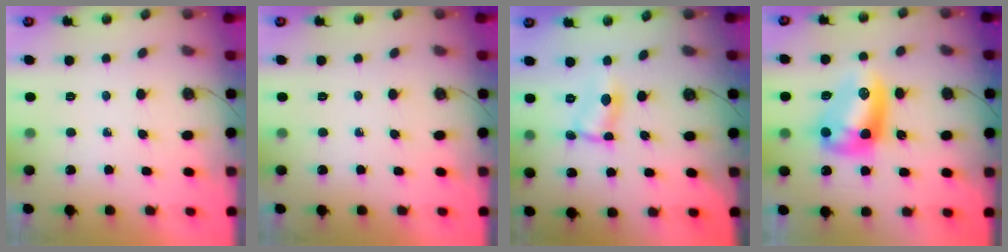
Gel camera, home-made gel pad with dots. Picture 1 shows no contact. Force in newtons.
{"total": 0.0}
{"total": 2.0, "press": 2.0, "slide": 0.1}
{"total": 12.6, "press": 12.6, "slide": 0.9}